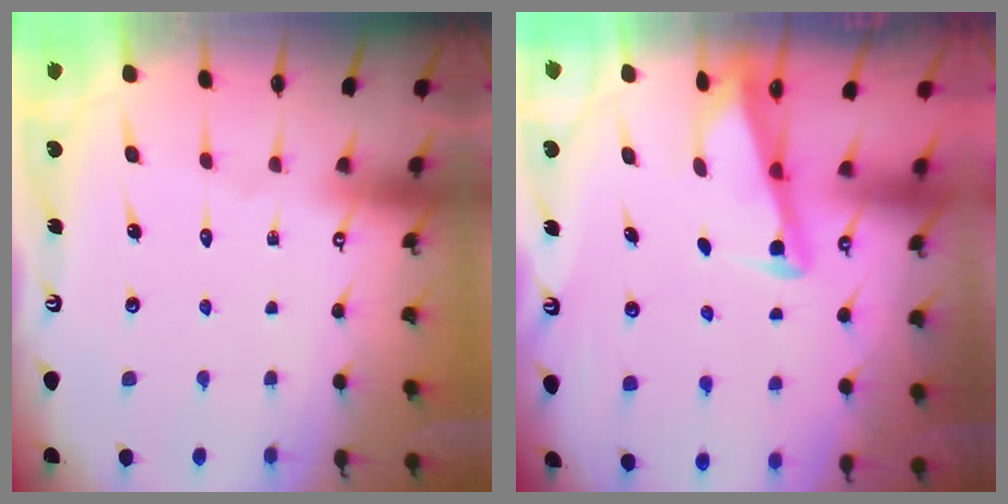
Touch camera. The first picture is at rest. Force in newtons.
{"total": 2.8, "press": 2.8, "slide": 0.3}